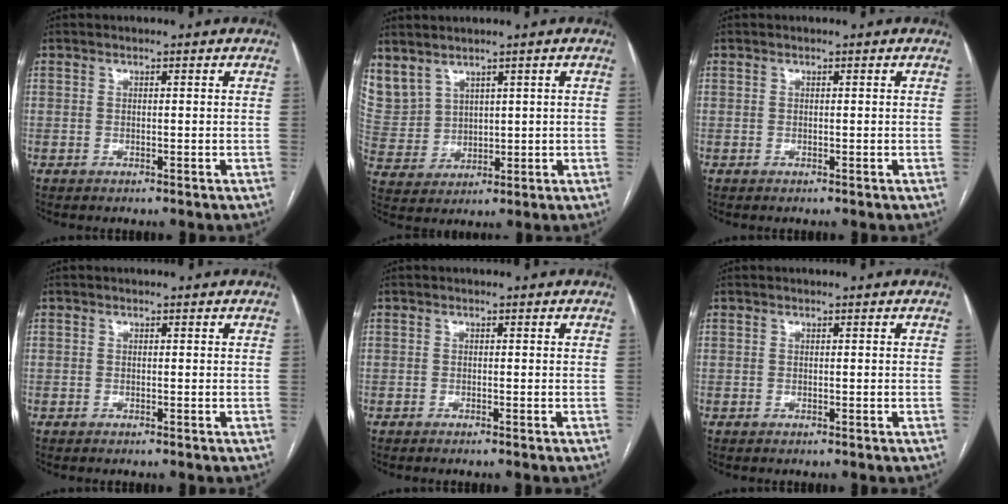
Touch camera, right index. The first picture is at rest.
{"total": 10.9, "force": [6.8, 7.6, 3.9], "torque": [-0.126, 0.025, 0.168]}
{"total": 0.0}
{"total": 0.0}
{"total": 0.6, "force": [-0.5, -0.2, 0.3], "torque": [-0.006, 0.001, -0.011]}
{"total": 0.0}